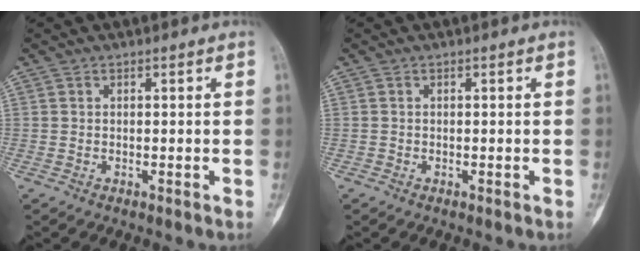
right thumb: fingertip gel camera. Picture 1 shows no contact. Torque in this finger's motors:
{"motor_torque": [-0.48, 0.24, 0.26, -0.15, 0.01]}